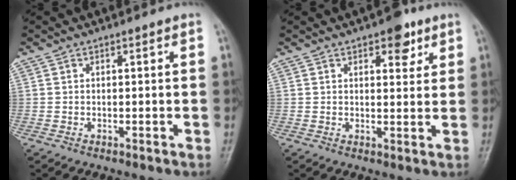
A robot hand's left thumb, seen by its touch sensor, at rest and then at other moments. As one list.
[{"total": 5.1, "force": [2.9, 2.7, 3.2], "torque": [-0.014, -0.010, 0.034]}]